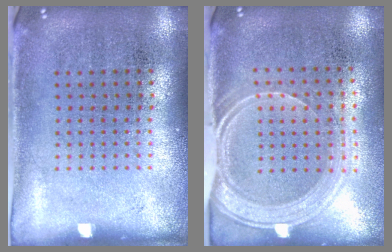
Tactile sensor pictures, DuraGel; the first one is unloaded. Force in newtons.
{"total": 1.9, "press": 1.6, "slide": 1.1}